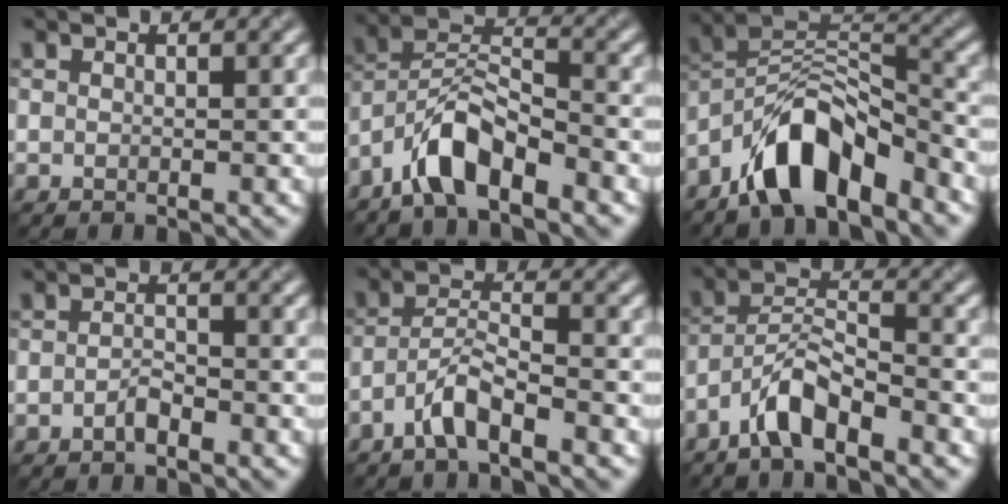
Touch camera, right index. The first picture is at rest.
{"total": 5.7, "force": [-4.1, 1.6, 3.5], "torque": [-0.061, 0.010, -0.083]}
{"total": 7.6, "force": [-5.4, 2.8, 4.5], "torque": [-0.070, 0.009, -0.104]}
{"total": 1.3, "force": [-1.0, 0.4, 0.8], "torque": [-0.017, 0.004, -0.019]}
{"total": 3.5, "force": [-2.5, 0.5, 2.4], "torque": [-0.047, 0.012, -0.055]}
{"total": 4.6, "force": [-3.4, 1.0, 2.9], "torque": [-0.053, 0.012, -0.072]}